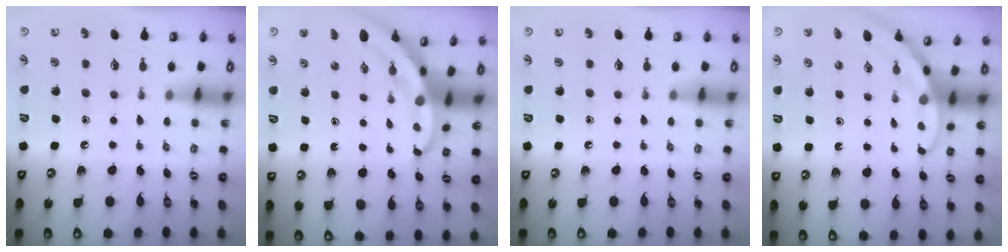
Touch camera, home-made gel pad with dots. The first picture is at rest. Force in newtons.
{"total": 4.6, "press": 4.6, "slide": 0.4}
{"total": 0.0}
{"total": 2.8, "press": 2.8, "slide": 0.0}